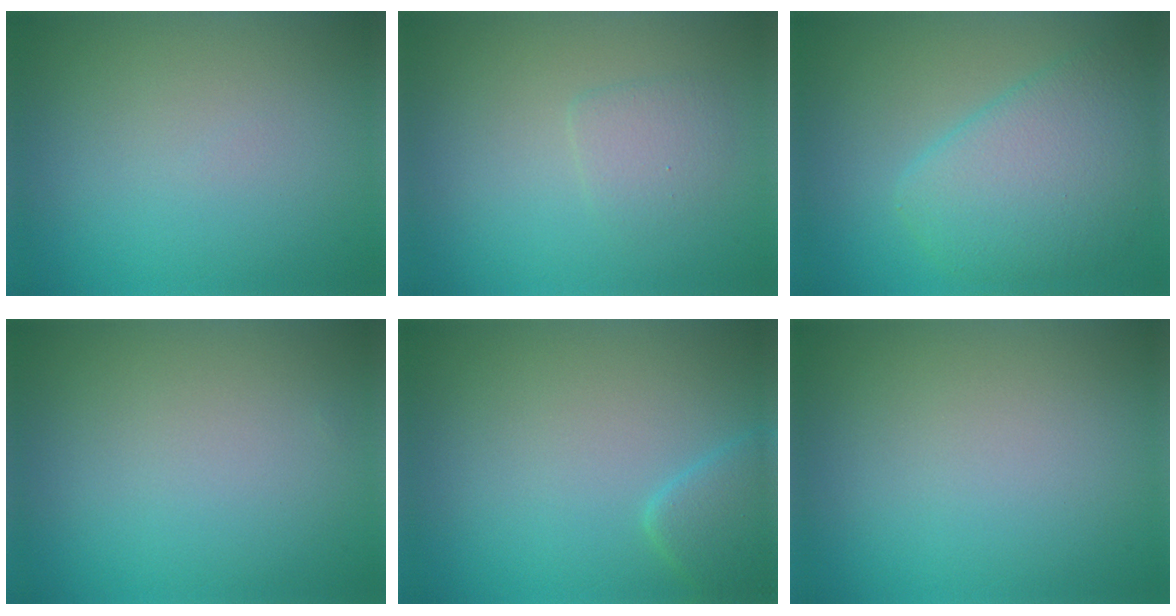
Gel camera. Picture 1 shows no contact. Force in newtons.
{"total": 1.6, "press": 1.6, "slide": 0.1}
{"total": 6.1, "press": 6.1, "slide": 0.1}
{"total": 0.0}
{"total": 2.3, "press": 2.3, "slide": 0.2}
{"total": 0.0}